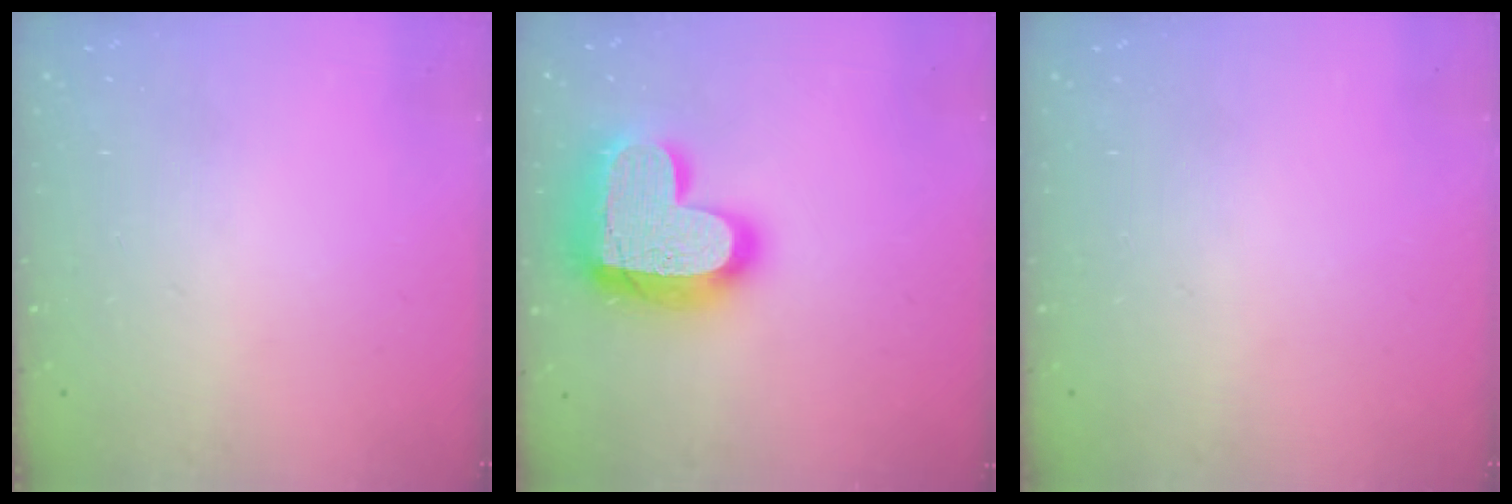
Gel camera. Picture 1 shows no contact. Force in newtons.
{"total": 21.5, "press": 21.5, "slide": 1.6}
{"total": 0.0}